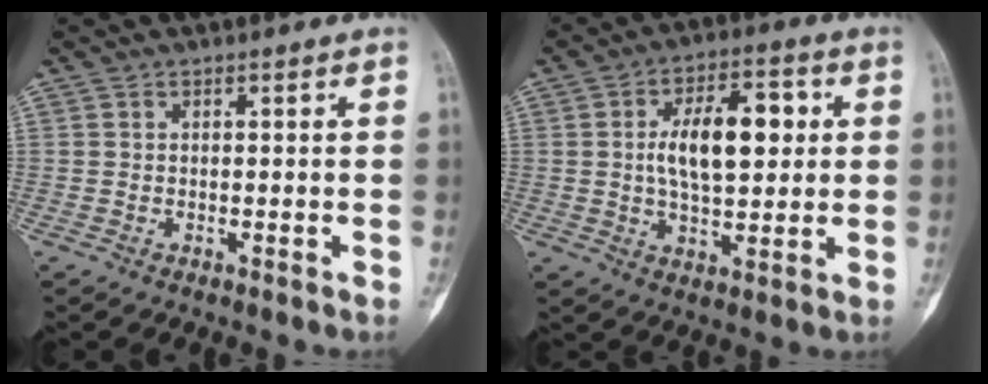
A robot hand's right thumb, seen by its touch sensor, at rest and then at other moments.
{"total": 13.1, "force": [1.9, 6.5, 11.2], "torque": [-0.164, 0.006, 0.030]}